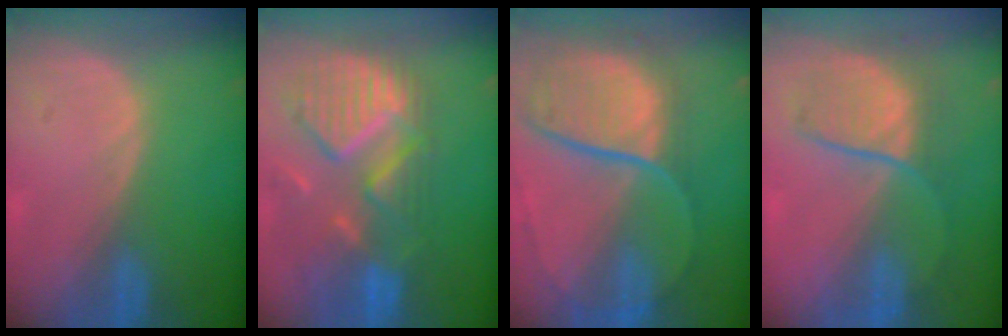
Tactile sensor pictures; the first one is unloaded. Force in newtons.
{"total": 11.9, "press": 10.3, "slide": 5.9}
{"total": 11.4, "press": 9.5, "slide": 6.4}
{"total": 7.2, "press": 7.2, "slide": 0.3}